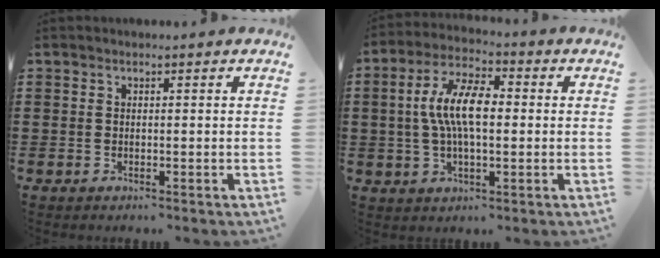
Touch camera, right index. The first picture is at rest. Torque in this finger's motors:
{"motor_torque": [1.53, -0.61, 0.58, 0.21]}